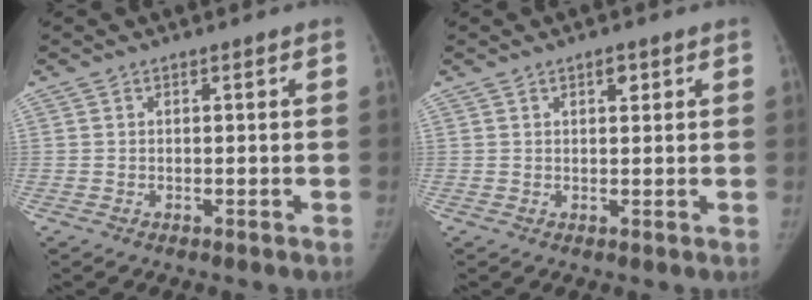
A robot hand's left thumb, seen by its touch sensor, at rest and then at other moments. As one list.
[{"total": 2.0, "force": [1.0, 1.0, 1.4], "torque": [-0.015, -0.003, 0.015]}]